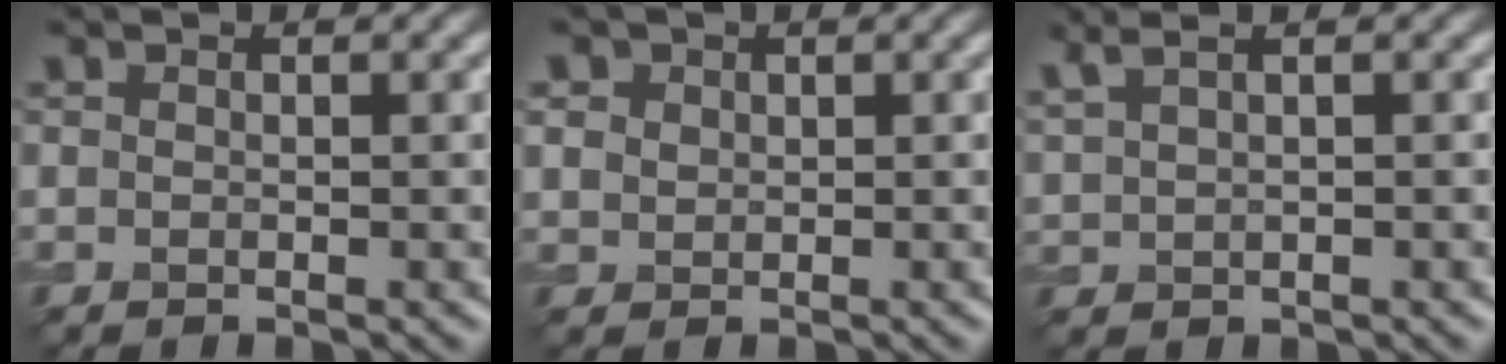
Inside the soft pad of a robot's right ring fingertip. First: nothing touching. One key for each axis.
{"total": 2.2, "fx": 1.1, "fy": 1.7, "fz": 0.8, "tx": -0.023, "ty": 0.003, "tz": 0.024}
{"total": 2.9, "fx": 2.1, "fy": 1.0, "fz": 1.8, "tx": -0.045, "ty": 0.016, "tz": 0.041}